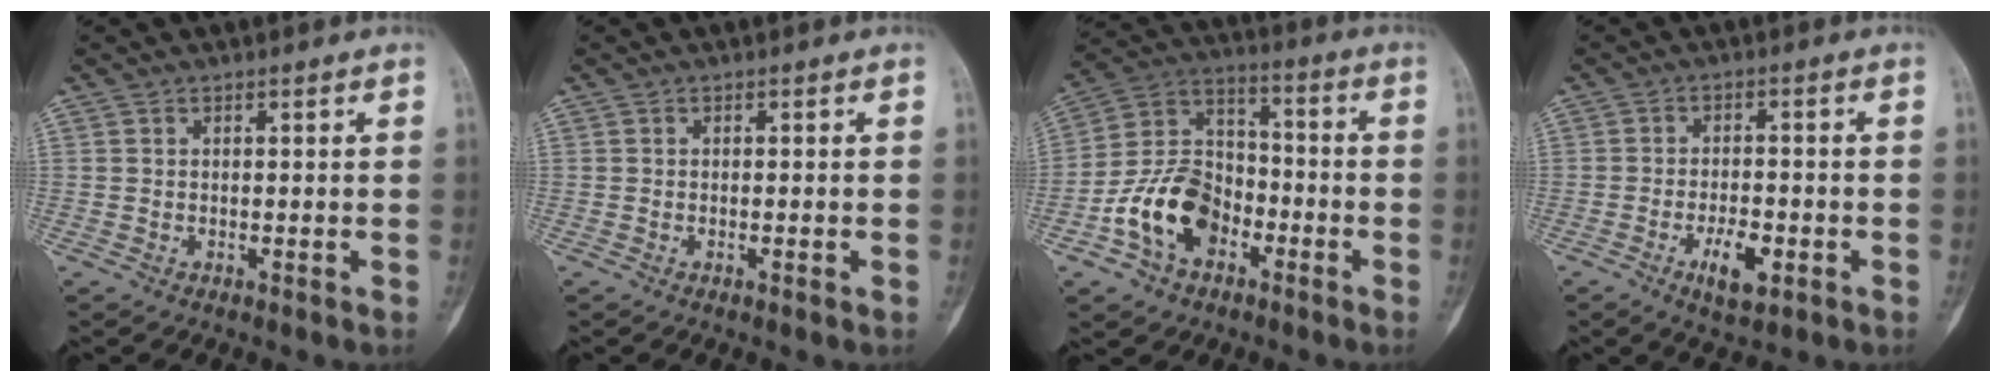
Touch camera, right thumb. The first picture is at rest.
{"total": 0.8, "force": [-0.3, 0.1, 0.7], "torque": [-0.014, 0.002, -0.002]}
{"total": 14.4, "force": [-5.8, 9.8, 8.8], "torque": [-0.144, 0.055, -0.111]}
{"total": 6.2, "force": [-2.7, 2.7, 5.0], "torque": [-0.079, 0.009, -0.040]}